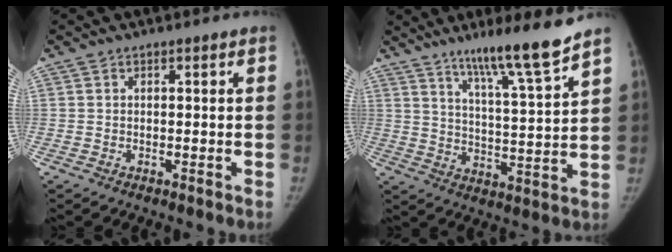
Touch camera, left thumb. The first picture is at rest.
{"total": 12.6, "force": [9.4, 0.0, 8.3], "torque": [-0.132, -0.065, 0.157]}